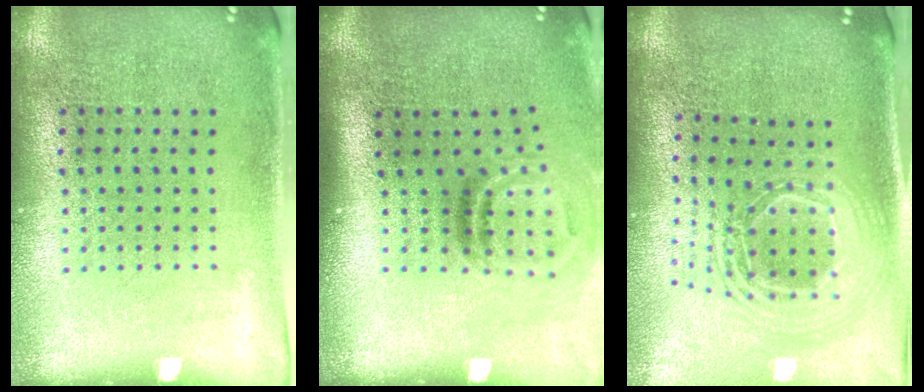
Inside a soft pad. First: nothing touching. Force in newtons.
{"total": 2.0, "press": 1.1, "slide": 1.6}
{"total": 2.4, "press": 1.8, "slide": 1.6}